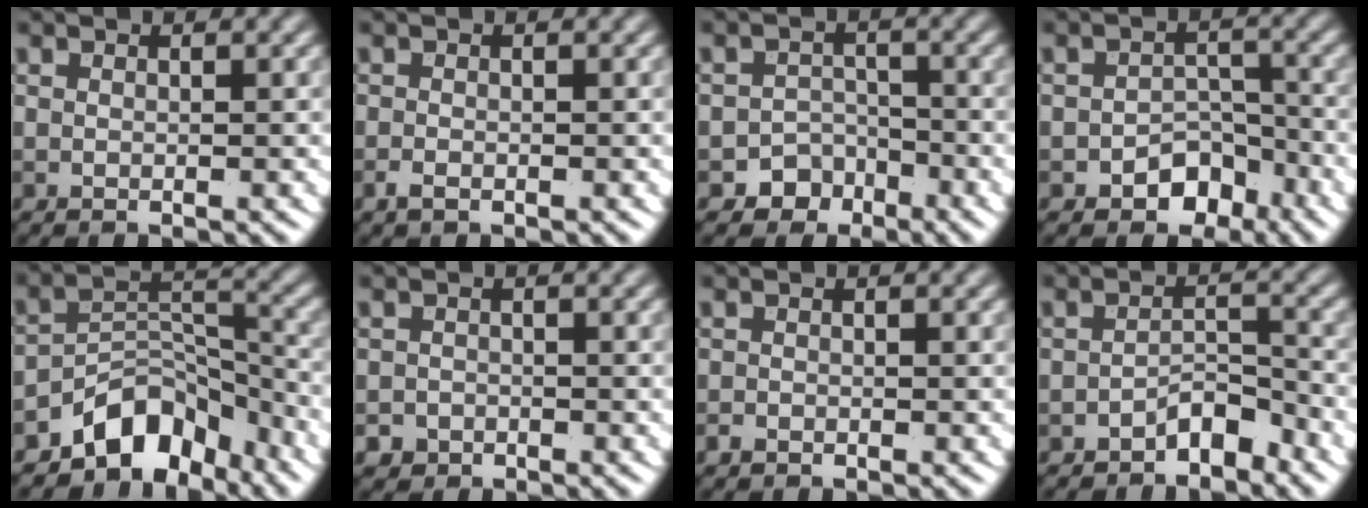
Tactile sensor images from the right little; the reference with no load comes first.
{"total": 0.9, "force": [-0.5, 0.5, 0.5], "torque": [-0.012, -0.002, -0.011]}
{"total": 3.1, "force": [-2.1, 2.3, 0.1], "torque": [0.022, 0.006, -0.032]}
{"total": 3.6, "force": [-2.2, 2.4, 1.5], "torque": [-0.007, 0.004, -0.034]}
{"total": 6.3, "force": [-4.9, 3.2, 2.3], "torque": [-0.018, 0.002, -0.091]}
{"total": 1.8, "force": [-1.3, 1.4, -0.1], "torque": [0.011, 0.005, -0.018]}
{"total": 0.6, "force": [-0.4, 0.5, 0.1], "torque": [0.002, -0.004, -0.008]}
{"total": 2.5, "force": [-1.9, 1.0, 1.2], "torque": [-0.014, 0.014, -0.035]}